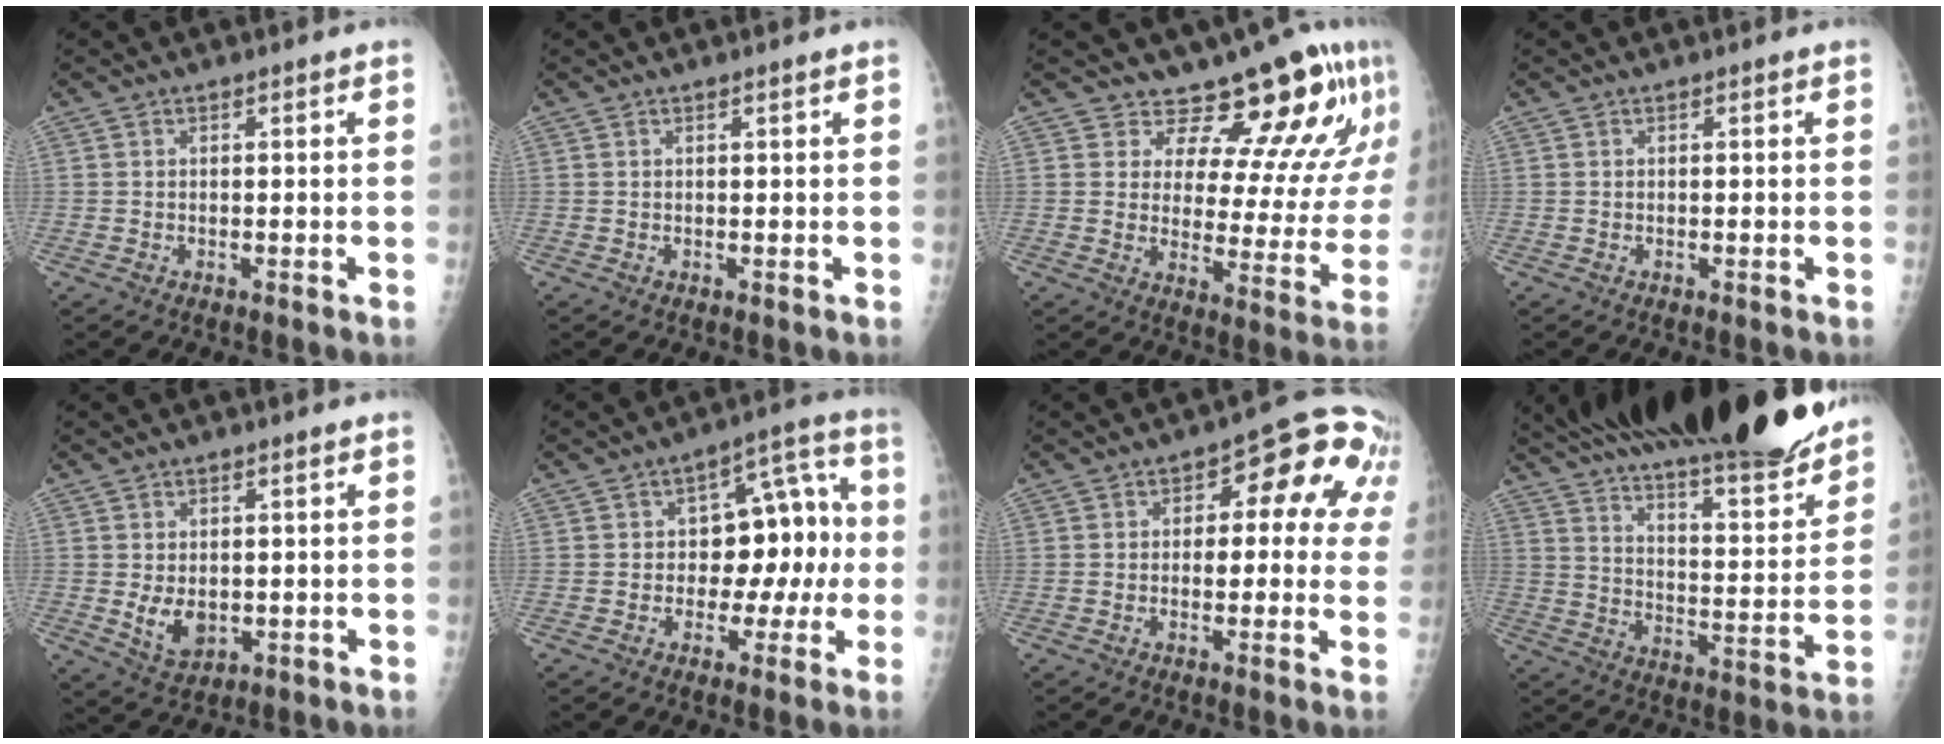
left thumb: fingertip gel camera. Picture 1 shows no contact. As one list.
[{"total": 0.6, "force": [0.4, -0.1, 0.3], "torque": [-0.015, -0.002, 0.012]}, {"total": 16.0, "force": [12.7, 6.1, 7.7], "torque": [-0.044, -0.094, 0.158]}, {"total": 0.0}, {"total": 5.3, "force": [-0.2, 3.9, 3.6], "torque": [-0.040, -0.010, 0.010]}, {"total": 12.3, "force": [-0.4, 7.6, 9.7], "torque": [-0.079, 0.049, -0.008]}, {"total": 12.5, "force": [3.7, 6.9, 9.9], "torque": [-0.063, 0.016, 0.034]}, {"total": 30.6, "force": [25.0, 6.9, 16.2], "torque": [-0.237, -0.108, 0.362]}]